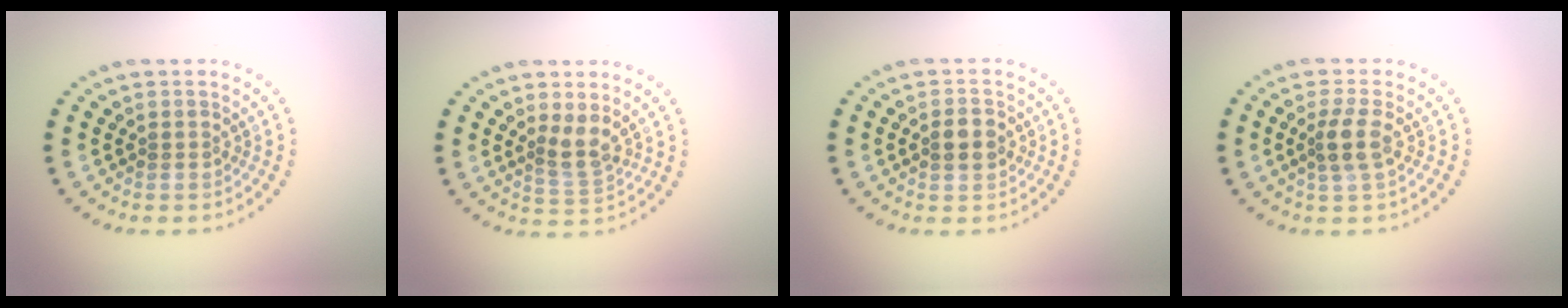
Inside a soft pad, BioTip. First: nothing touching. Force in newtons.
{"total": 2.2, "press": 1.7, "slide": 1.3}
{"total": 2.7, "press": 2.7, "slide": 0.0}
{"total": 2.3, "press": 2.0, "slide": 1.2}